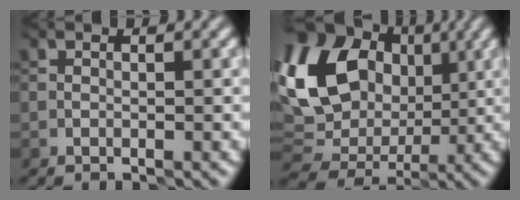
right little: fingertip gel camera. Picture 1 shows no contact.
{"total": 15.8, "force": [3.5, 12.5, 9.0], "torque": [-0.181, 0.006, 0.066]}